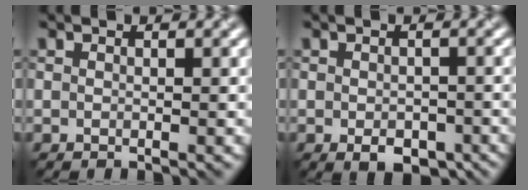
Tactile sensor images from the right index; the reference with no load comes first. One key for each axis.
{"total": 3.1, "fx": -1.4, "fy": 1.8, "fz": 2.1, "tx": -0.030, "ty": -0.011, "tz": -0.019}